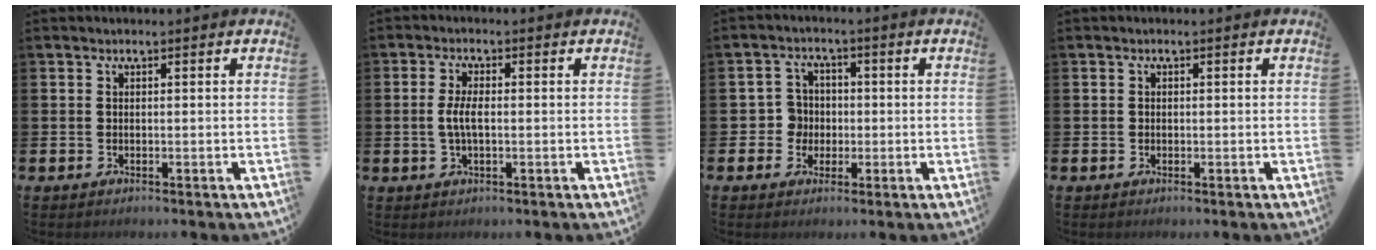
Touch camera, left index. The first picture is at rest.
{"total": 3.1, "force": [-0.1, 1.2, 2.9], "torque": [-0.054, -0.003, -0.008]}
{"total": 4.1, "force": [-0.3, 4.0, 0.9], "torque": [-0.025, 0.008, -0.010]}
{"total": 0.6, "force": [-0.1, 0.5, 0.1], "torque": [0.005, 0.002, -0.006]}